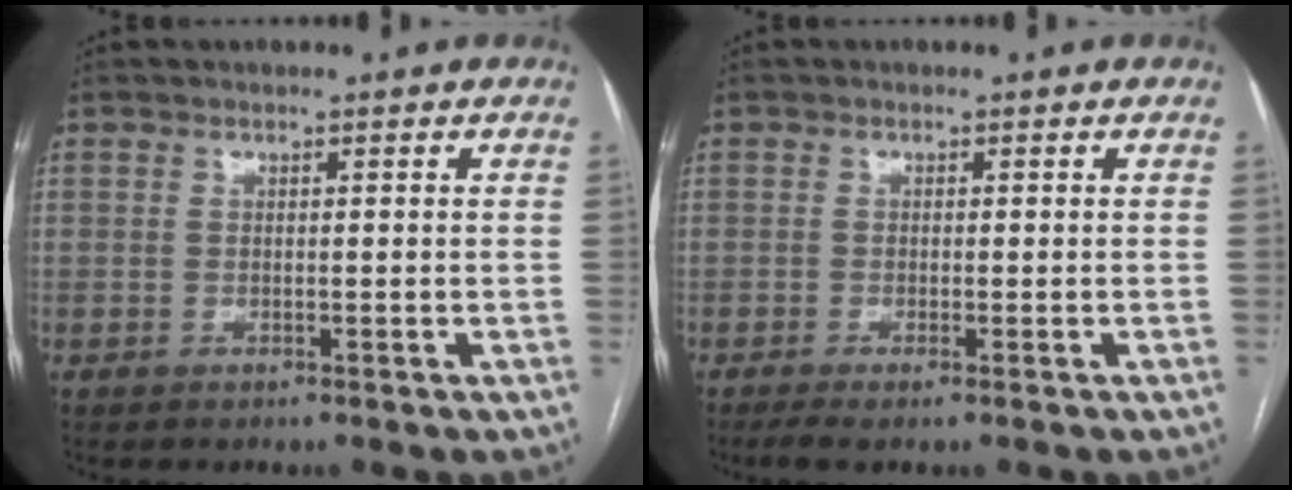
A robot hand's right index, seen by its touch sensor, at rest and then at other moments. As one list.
[{"total": 2.6, "force": [-1.7, 0.3, 1.9], "torque": [-0.029, -0.006, -0.030]}]